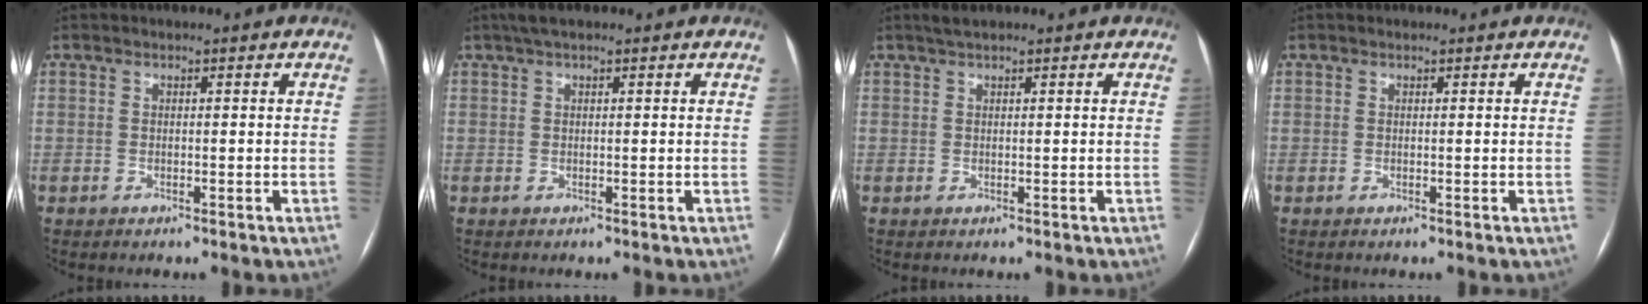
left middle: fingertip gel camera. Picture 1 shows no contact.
{"total": 2.9, "force": [2.0, 0.6, 2.0], "torque": [-0.037, 0.027, 0.035]}
{"total": 1.6, "force": [1.3, 0.2, 0.9], "torque": [-0.019, 0.013, 0.025]}
{"total": 0.0}